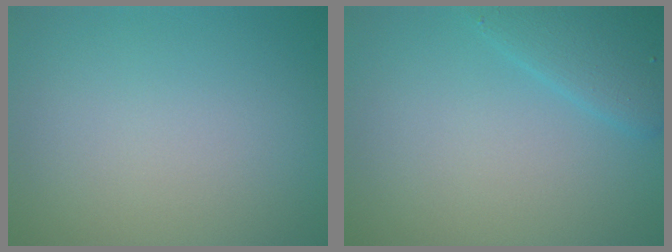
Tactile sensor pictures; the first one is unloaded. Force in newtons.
{"total": 2.9, "press": 2.9, "slide": 0.2}